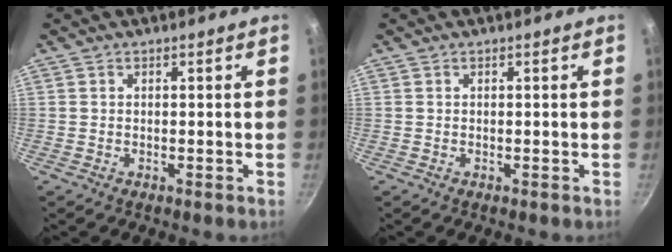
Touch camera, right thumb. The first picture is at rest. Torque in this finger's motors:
{"motor_torque": [0.00, 0.00, 0.01, 0.00, 0.00]}